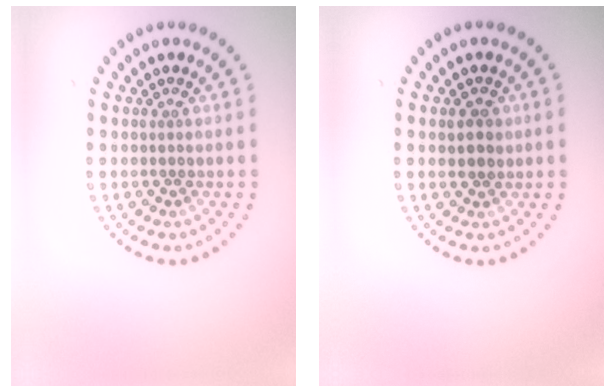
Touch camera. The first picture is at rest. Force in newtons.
{"total": 1.8, "press": 1.7, "slide": 0.4}